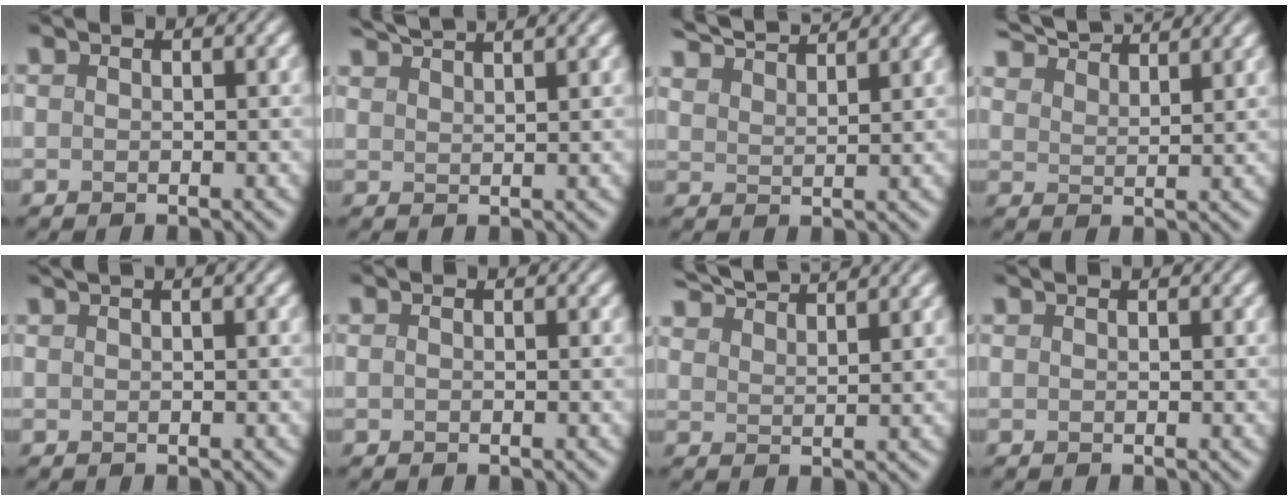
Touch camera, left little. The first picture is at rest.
{"total": 4.3, "force": [3.9, 0.6, 1.9], "torque": [-0.017, 0.020, 0.047]}
{"total": 5.7, "force": [5.3, 0.9, 2.0], "torque": [-0.036, 0.020, 0.077]}
{"total": 6.7, "force": [6.3, 1.1, 2.1], "torque": [-0.042, 0.017, 0.088]}
{"total": 3.4, "force": [2.2, 1.4, 2.2], "torque": [-0.007, 0.022, 0.009]}
{"total": 0.0}
{"total": 5.7, "force": [5.3, 0.8, 1.9], "torque": [-0.034, 0.019, 0.079]}
{"total": 0.0}